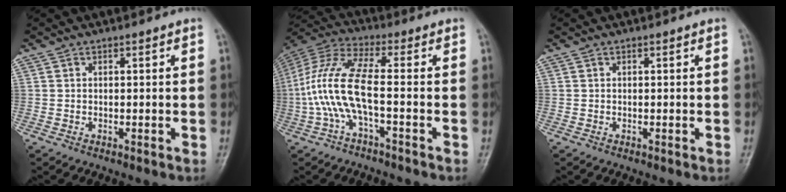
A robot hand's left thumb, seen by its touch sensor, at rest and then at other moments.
{"total": 12.2, "force": [-2.8, 3.3, 11.4], "torque": [-0.270, 0.040, -0.061]}
{"total": 0.0}